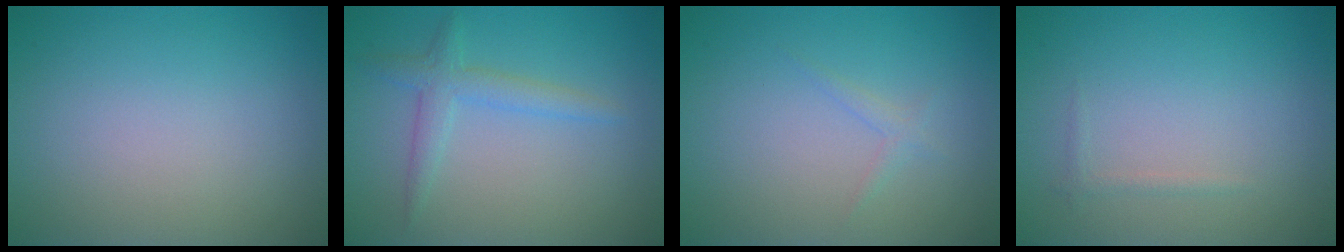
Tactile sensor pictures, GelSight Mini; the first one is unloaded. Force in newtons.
{"total": 2.3, "press": 2.3, "slide": 0.1}
{"total": 0.8, "press": 0.8, "slide": 0.0}
{"total": 0.6, "press": 0.6, "slide": 0.0}